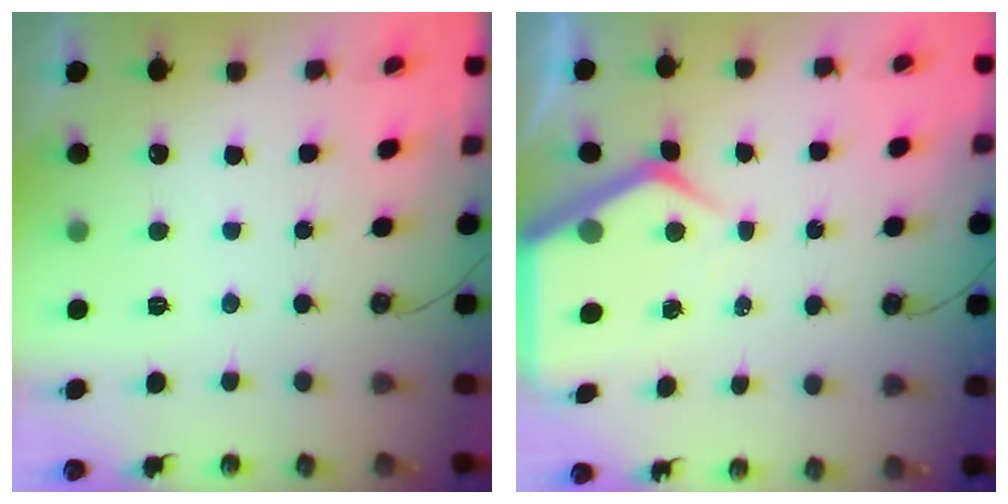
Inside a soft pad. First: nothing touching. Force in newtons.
{"total": 7.1, "press": 7.1, "slide": 0.7}